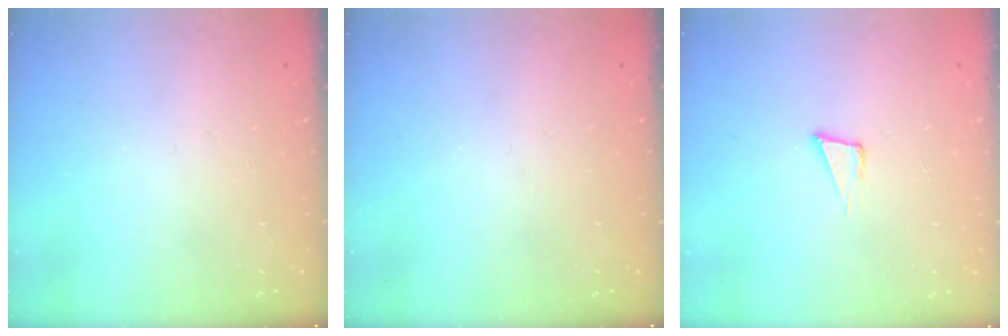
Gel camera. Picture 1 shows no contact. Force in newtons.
{"total": 0.0}
{"total": 4.0, "press": 2.8, "slide": 2.9}